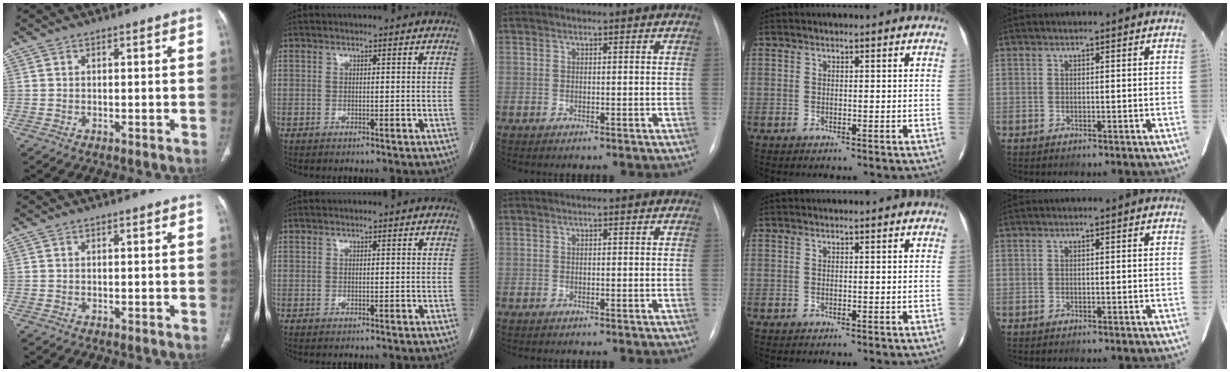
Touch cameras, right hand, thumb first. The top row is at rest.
{}